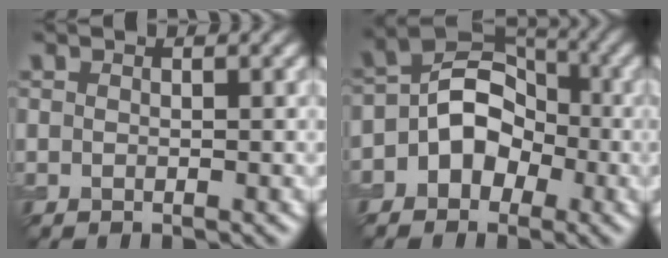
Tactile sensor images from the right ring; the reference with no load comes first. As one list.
[{"total": 6.0, "force": [-1.5, 4.6, 3.4], "torque": [-0.020, 0.014, -0.042]}]